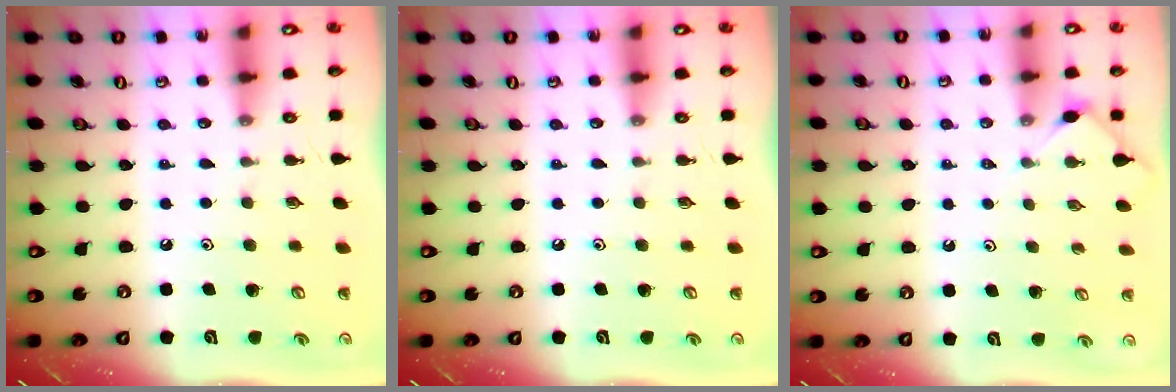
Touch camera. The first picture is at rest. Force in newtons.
{"total": 0.0}
{"total": 3.3, "press": 3.3, "slide": 0.5}